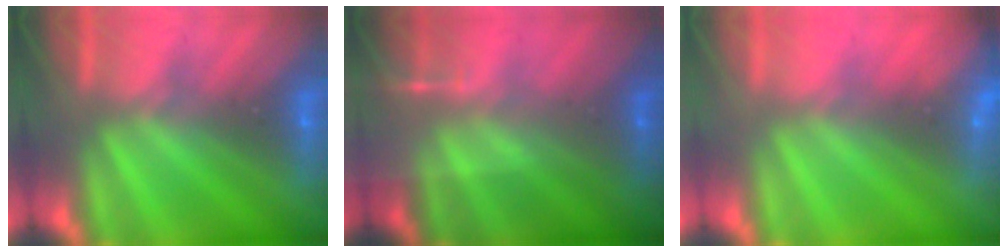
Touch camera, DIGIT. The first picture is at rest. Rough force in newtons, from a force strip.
{"total": 1.8}
{"total": 2.9}